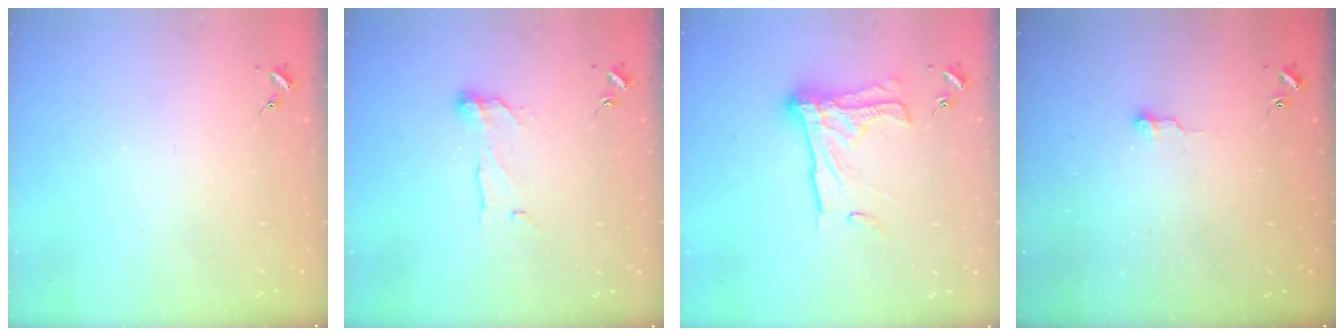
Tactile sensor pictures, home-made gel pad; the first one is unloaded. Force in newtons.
{"total": 8.3, "press": 8.3, "slide": 0.4}
{"total": 17.7, "press": 17.6, "slide": 1.5}
{"total": 5.7, "press": 5.7, "slide": 0.4}